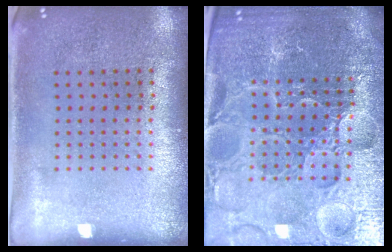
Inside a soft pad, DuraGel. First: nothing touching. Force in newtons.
{"total": 6.0, "press": 5.4, "slide": 2.6}